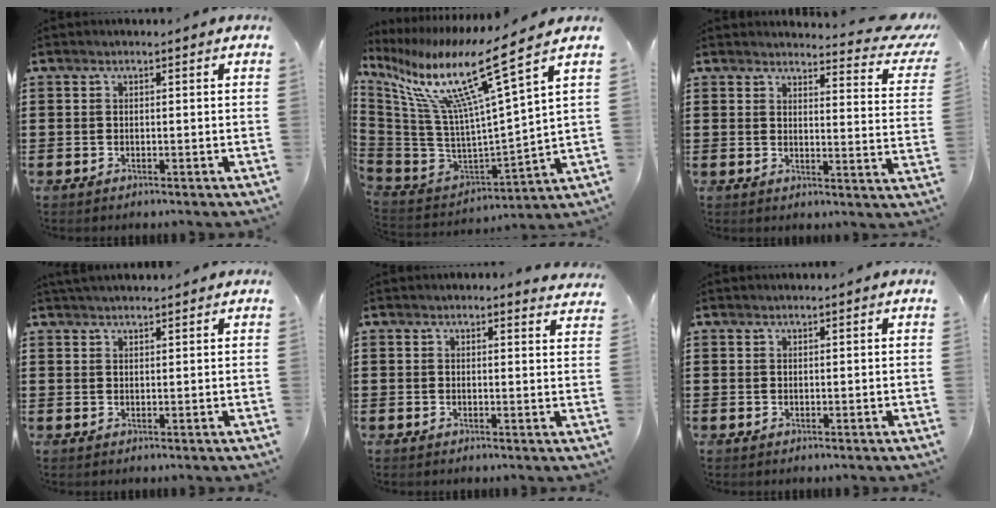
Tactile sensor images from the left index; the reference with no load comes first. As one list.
[{"total": 14.8, "force": [8.9, 1.4, 11.8], "torque": [-0.258, -0.065, 0.130]}, {"total": 4.5, "force": [4.1, 0.6, 2.0], "torque": [-0.033, -0.033, 0.064]}, {"total": 1.9, "force": [1.9, 0.1, 0.5], "torque": [-0.013, 0.003, 0.036]}, {"total": 1.8, "force": [1.8, 0.4, 0.1], "torque": [0.002, -0.004, 0.033]}, {"total": 0.8, "force": [0.8, 0.0, 0.2], "torque": [-0.005, -0.002, 0.015]}]